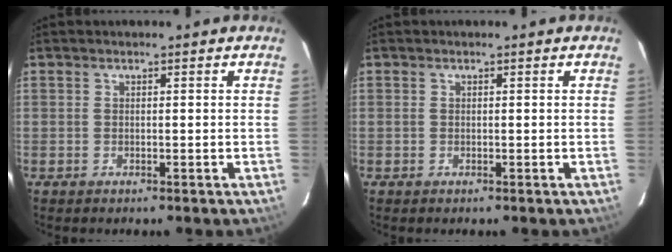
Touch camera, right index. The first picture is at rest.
{"total": 0.0}